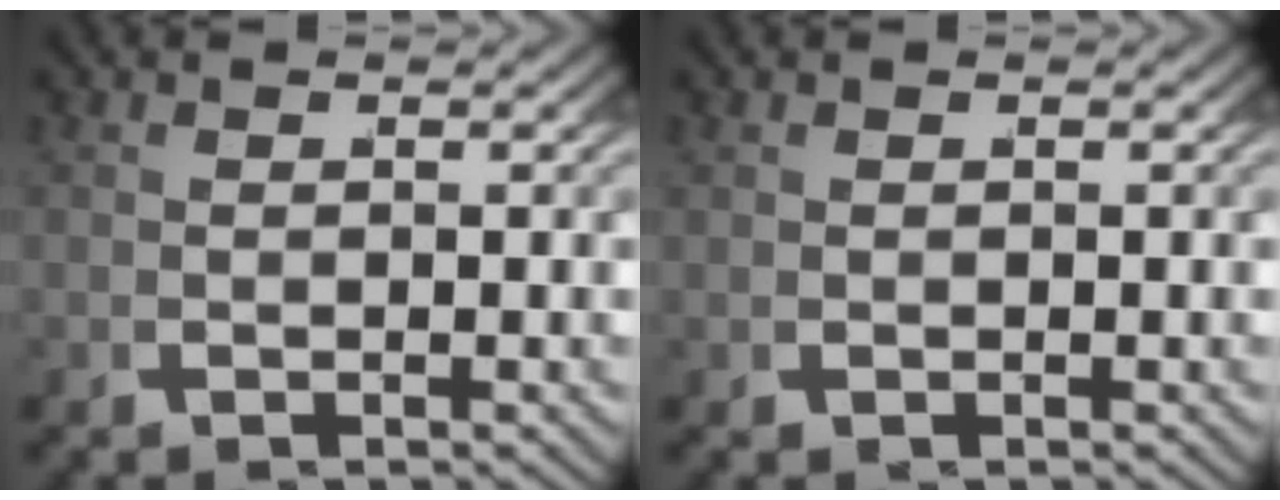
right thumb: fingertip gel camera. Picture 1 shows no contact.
{"total": 0.0}